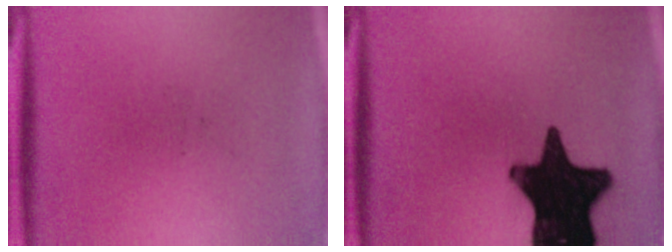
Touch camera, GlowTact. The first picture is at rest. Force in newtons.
{"total": 19.0}